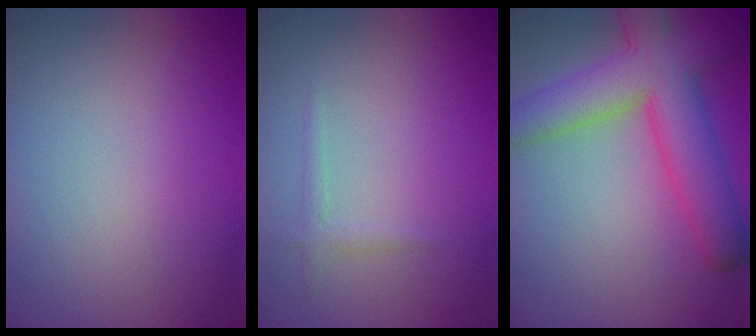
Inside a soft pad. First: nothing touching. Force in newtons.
{"total": 0.9, "press": 0.9, "slide": 0.0}
{"total": 8.7, "press": 8.7, "slide": 0.3}